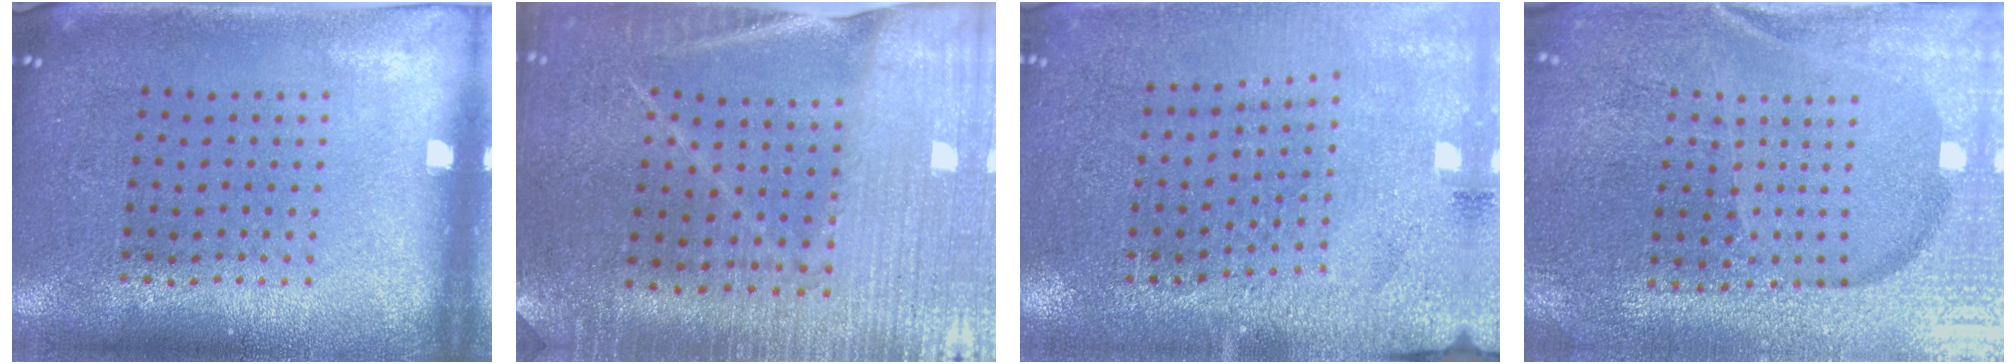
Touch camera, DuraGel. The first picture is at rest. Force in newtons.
{"total": 2.6, "press": 2.6, "slide": 0.4}
{"total": 2.8, "press": 2.8, "slide": 0.1}
{"total": 4.0, "press": 3.9, "slide": 1.0}